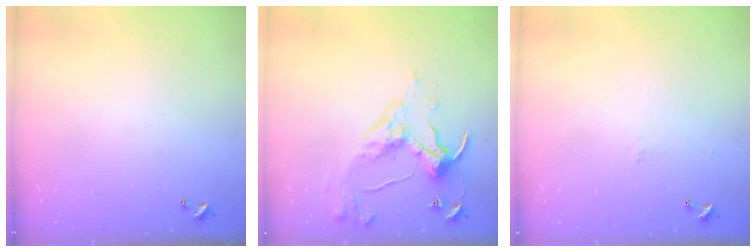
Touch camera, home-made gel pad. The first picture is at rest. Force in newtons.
{"total": 5.7, "press": 5.7, "slide": 0.7}
{"total": 0.0}